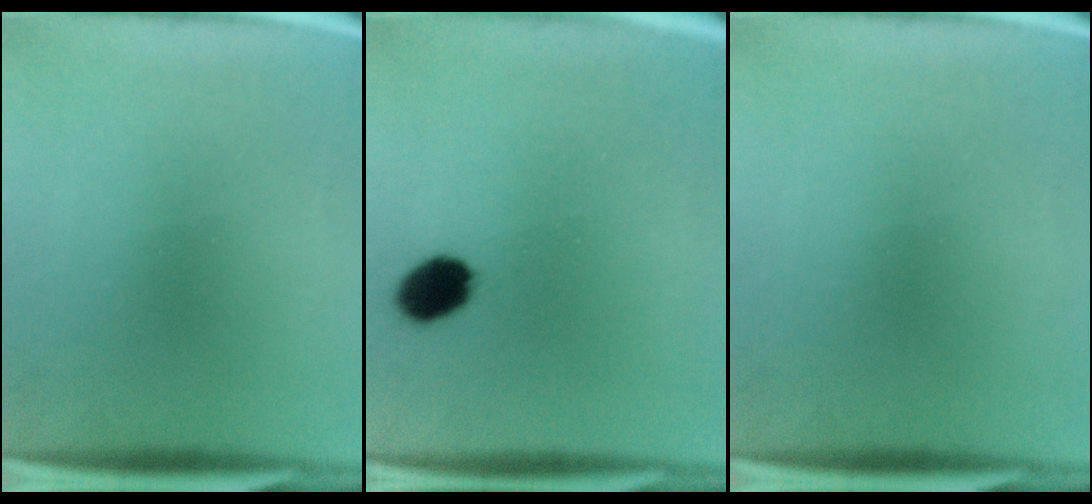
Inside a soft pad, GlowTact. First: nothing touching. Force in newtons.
{"total": 6.4}
{"total": 0.0}